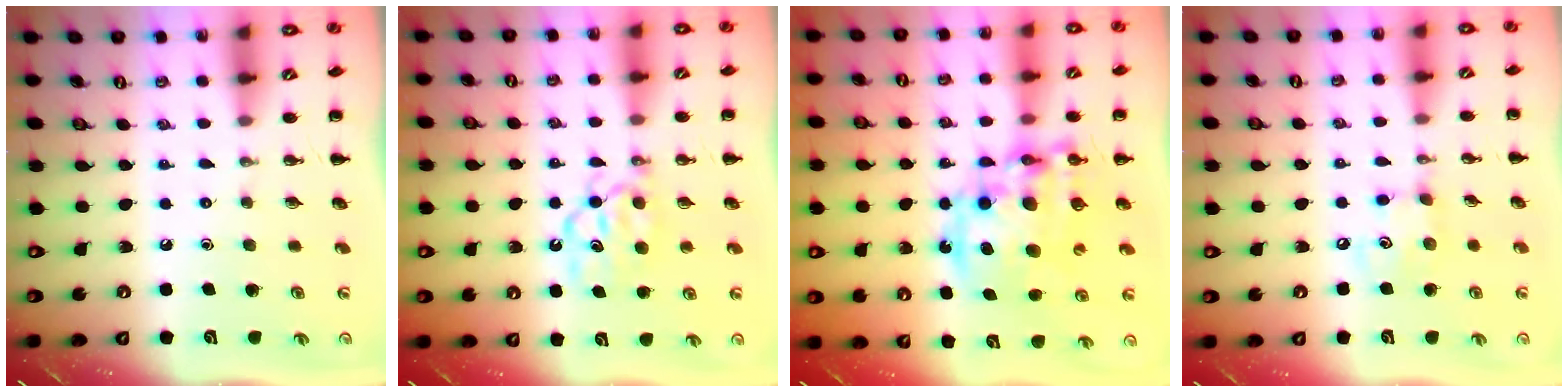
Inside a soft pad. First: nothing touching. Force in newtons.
{"total": 7.9, "press": 7.9, "slide": 0.6}
{"total": 16.5, "press": 16.1, "slide": 3.6}
{"total": 5.5, "press": 5.5, "slide": 0.4}